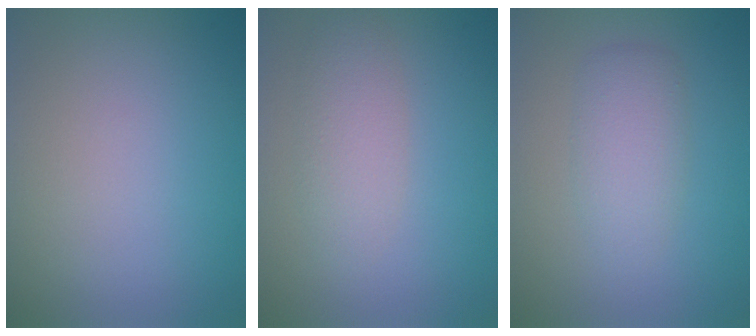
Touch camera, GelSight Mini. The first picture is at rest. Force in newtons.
{"total": 2.7, "press": 2.7, "slide": 0.2}
{"total": 3.0, "press": 3.0, "slide": 0.1}